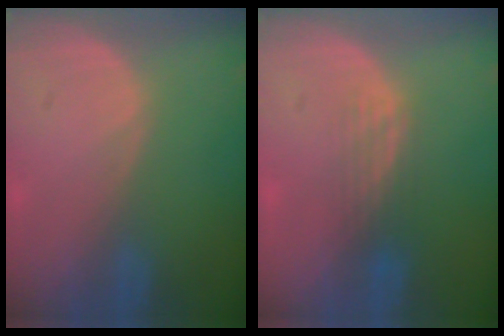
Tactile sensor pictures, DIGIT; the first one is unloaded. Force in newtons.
{"total": 2.8, "press": 2.5, "slide": 1.3}